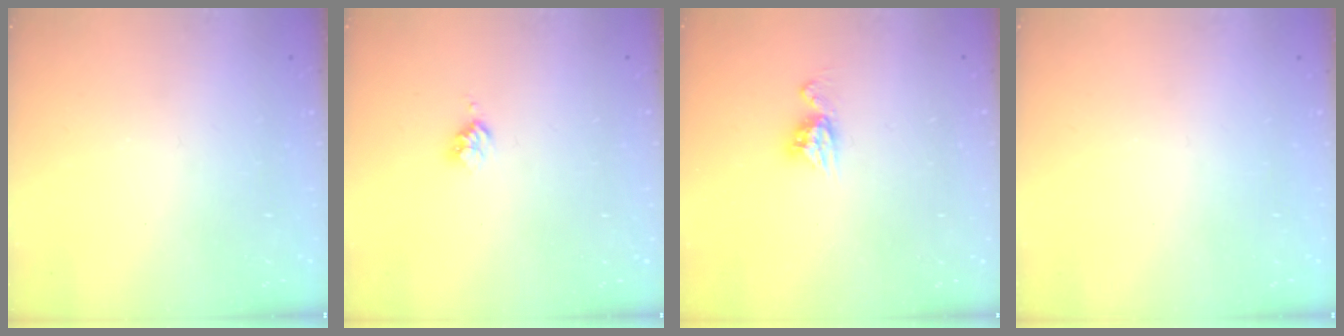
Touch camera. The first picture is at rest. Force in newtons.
{"total": 2.5, "press": 2.5, "slide": 0.3}
{"total": 6.8, "press": 6.8, "slide": 0.5}
{"total": 0.0}